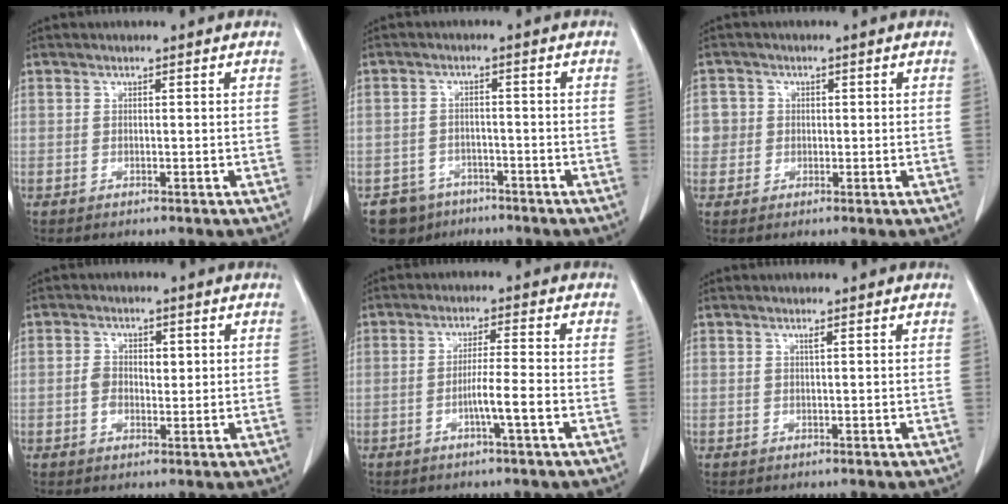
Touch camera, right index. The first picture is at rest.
{"total": 5.8, "force": [-3.9, 4.3, 0.2], "torque": [0.000, 0.010, -0.059]}
{"total": 3.4, "force": [0.4, 3.3, -0.1], "torque": [0.020, 0.009, 0.006]}
{"total": 3.6, "force": [0.2, 2.5, 2.6], "torque": [-0.048, 0.011, 0.005]}
{"total": 4.5, "force": [-1.7, -0.4, 4.1], "torque": [-0.070, -0.001, -0.032]}
{"total": 0.6, "force": [0.4, -0.1, 0.4], "torque": [-0.007, -0.002, 0.007]}